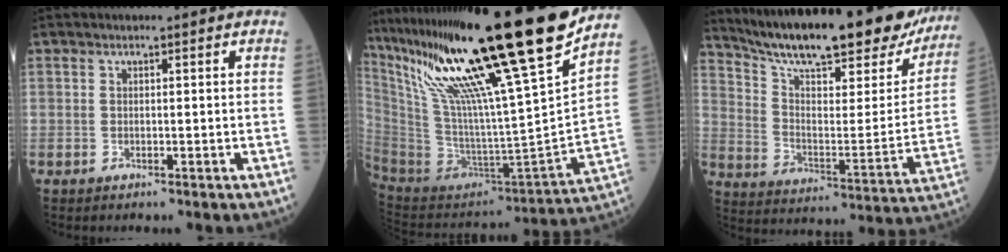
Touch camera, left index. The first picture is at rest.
{"total": 31.8, "force": [22.3, -1.3, 22.7], "torque": [-0.396, -0.048, 0.375]}
{"total": 28.4, "force": [24.0, 6.0, 14.0], "torque": [-0.224, -0.037, 0.329]}